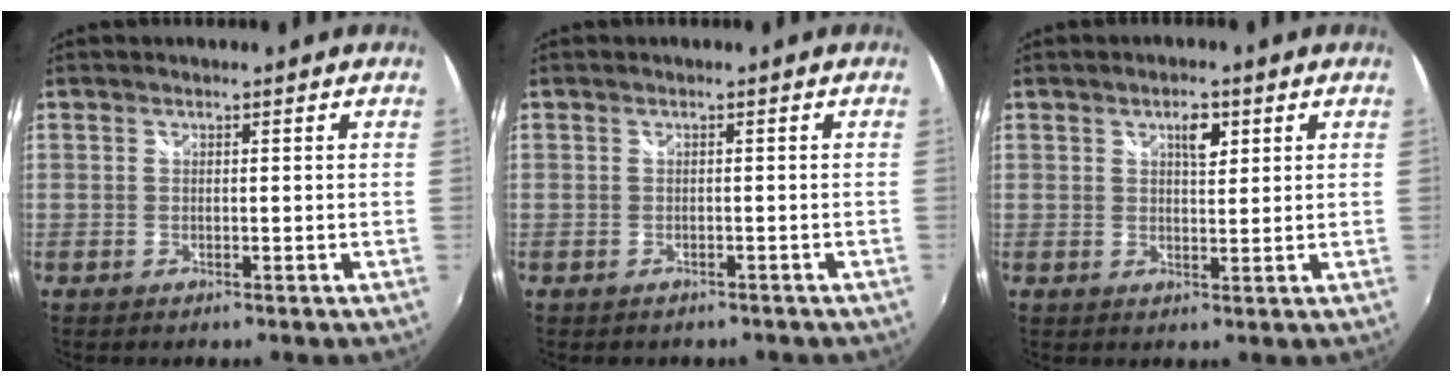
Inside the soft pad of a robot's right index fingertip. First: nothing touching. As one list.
[{"total": 2.1, "force": [-1.7, 1.0, 0.7], "torque": [-0.019, -0.011, -0.019]}, {"total": 3.3, "force": [1.6, 1.2, 2.6], "torque": [-0.040, 0.006, 0.026]}]